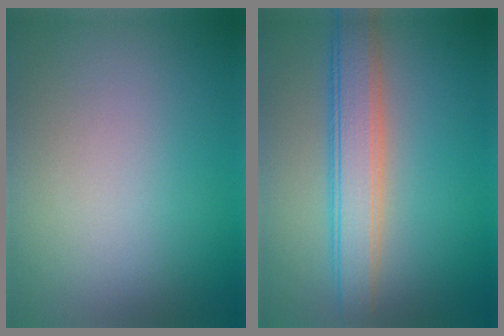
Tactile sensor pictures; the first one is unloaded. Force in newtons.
{"total": 4.9, "press": 4.9, "slide": 0.3}